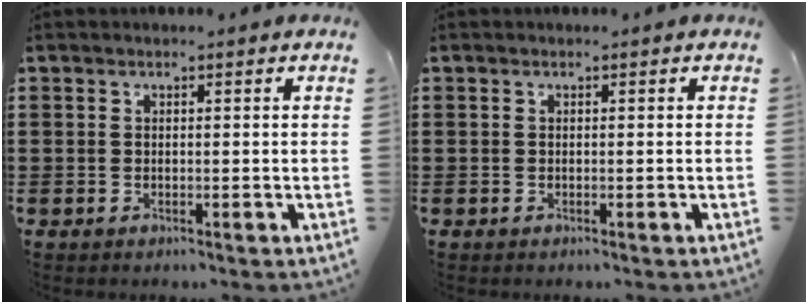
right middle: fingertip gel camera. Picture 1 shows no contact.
{"total": 0.0}